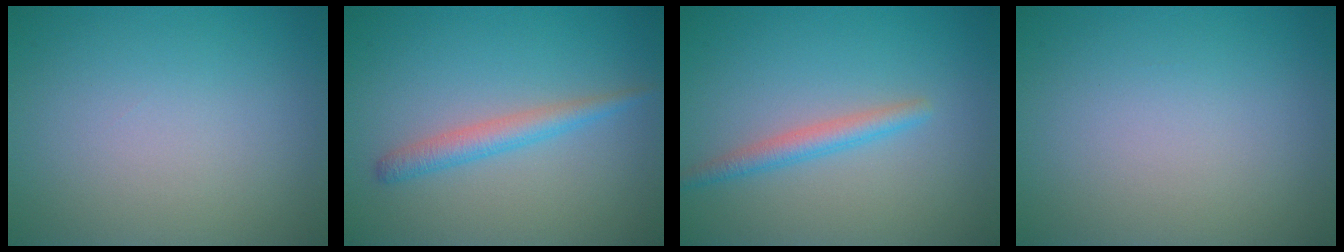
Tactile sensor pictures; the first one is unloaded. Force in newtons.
{"total": 2.2, "press": 2.2, "slide": 0.1}
{"total": 2.1, "press": 2.1, "slide": 0.1}
{"total": 0.0}